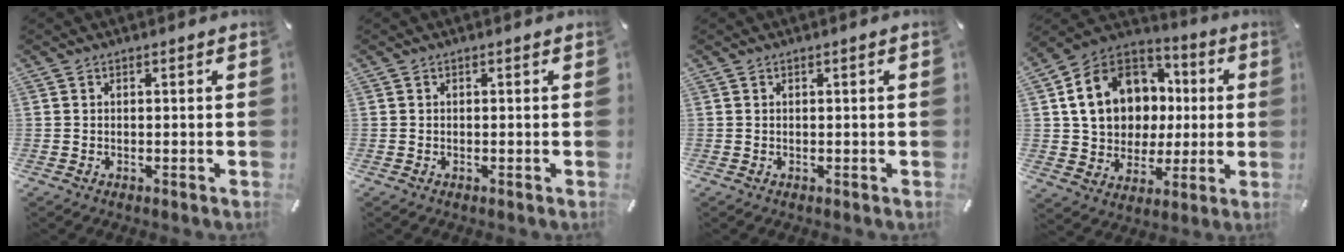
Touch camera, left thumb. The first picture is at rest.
{"total": 0.0}
{"total": 0.6, "force": [0.1, 0.0, 0.6], "torque": [-0.008, -0.001, 0.002]}
{"total": 16.9, "force": [2.9, 14.4, 8.5], "torque": [-0.165, -0.005, 0.063]}